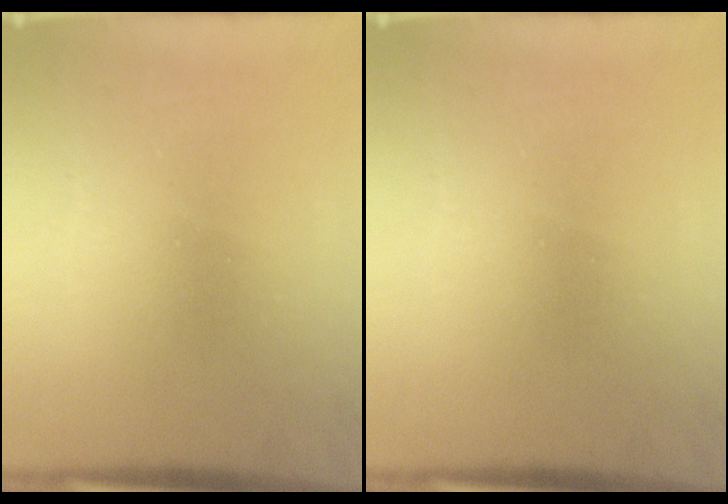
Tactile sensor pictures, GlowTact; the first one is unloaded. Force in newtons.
{"total": 0.0}